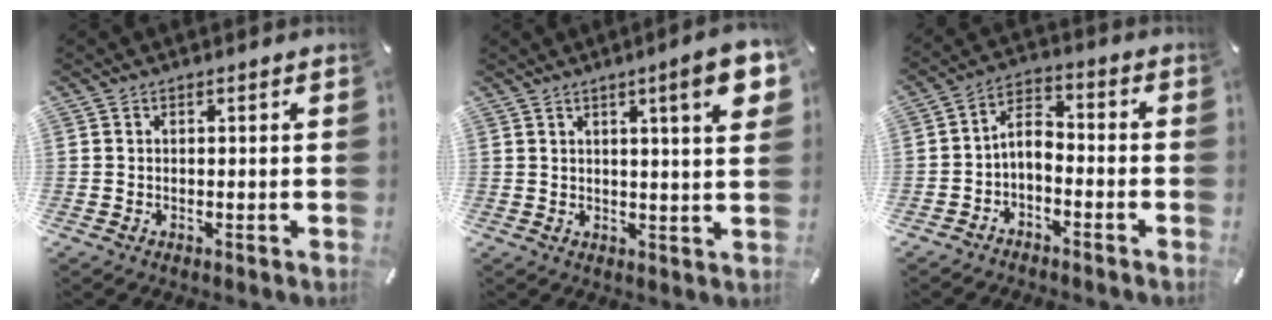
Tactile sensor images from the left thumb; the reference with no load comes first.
{"total": 10.1, "force": [4.3, 1.0, 9.1], "torque": [-0.135, -0.015, 0.061]}
{"total": 5.6, "force": [-2.0, 3.5, 4.0], "torque": [-0.084, 0.008, -0.040]}